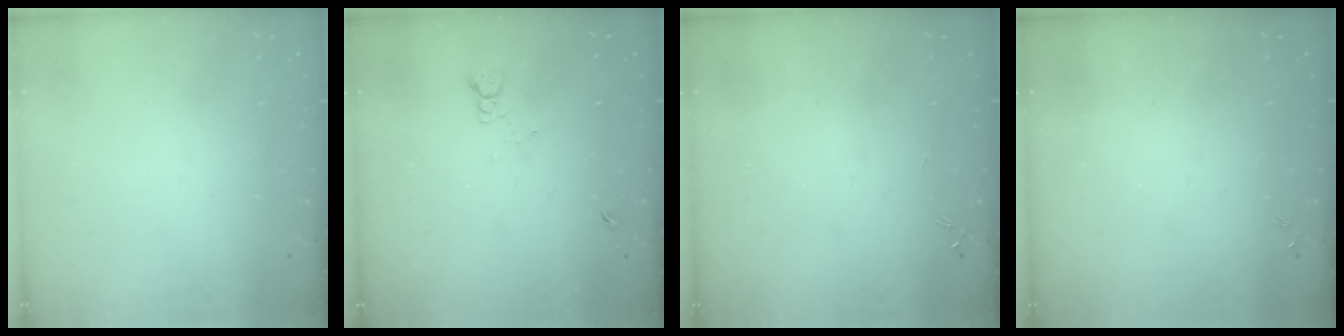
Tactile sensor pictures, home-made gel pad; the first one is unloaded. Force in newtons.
{"total": 1.8, "press": 1.7, "slide": 0.3}
{"total": 0.0}
{"total": 0.0}